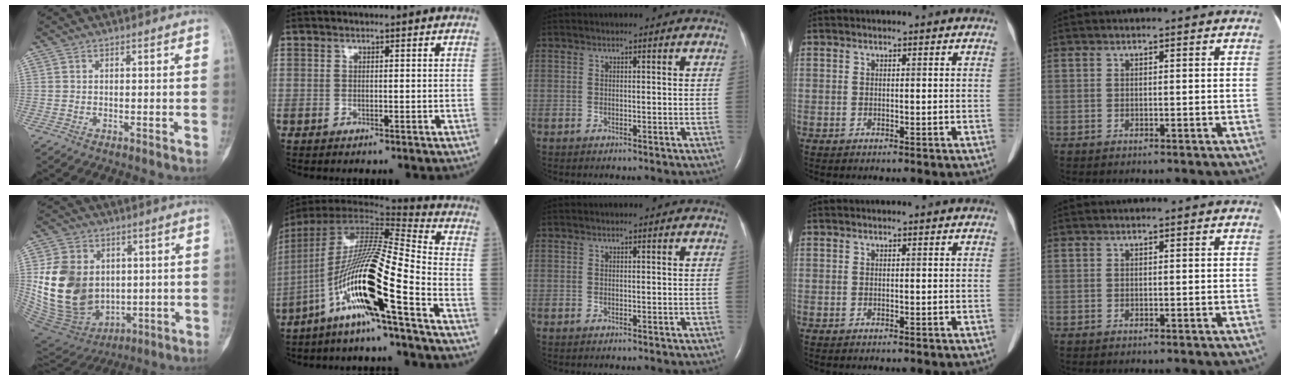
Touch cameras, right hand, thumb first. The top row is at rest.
{"thumb": {"total": 18.8, "force": [1.6, 14.6, 11.7], "torque": [-0.189, -0.012, 0.056]}, "index": {"total": 17.7, "force": [-8.6, -0.7, 15.4], "torque": [-0.309, -0.015, -0.170]}}